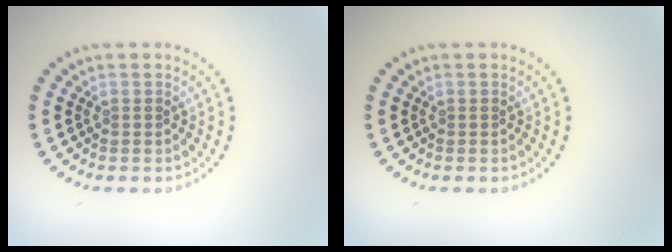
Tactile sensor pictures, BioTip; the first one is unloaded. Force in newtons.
{"total": 0.0}